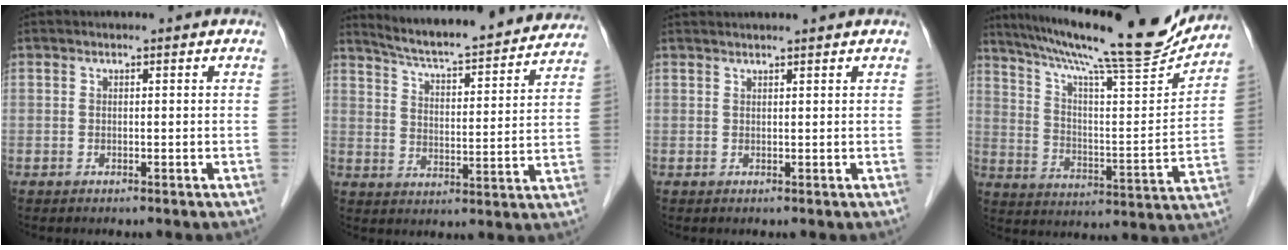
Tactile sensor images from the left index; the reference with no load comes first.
{"total": 21.5, "force": [20.0, 2.0, 7.8], "torque": [-0.120, -0.019, 0.267]}
{"total": 3.9, "force": [3.7, -0.3, 1.3], "torque": [-0.015, 0.022, 0.048]}
{"total": 22.6, "force": [19.9, 0.8, 10.7], "torque": [-0.184, -0.026, 0.295]}